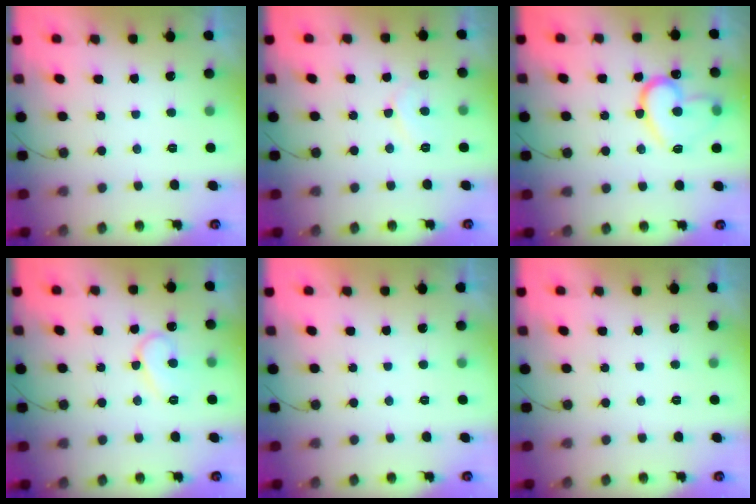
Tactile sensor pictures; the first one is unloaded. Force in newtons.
{"total": 6.3, "press": 6.2, "slide": 0.5}
{"total": 15.9, "press": 15.8, "slide": 0.8}
{"total": 10.0, "press": 9.9, "slide": 1.0}
{"total": 1.7, "press": 1.7, "slide": 0.0}
{"total": 0.0}